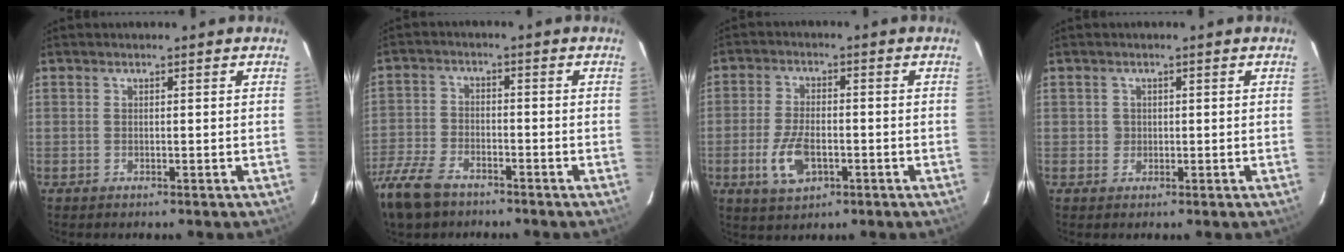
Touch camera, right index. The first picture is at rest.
{"total": 11.1, "force": [-8.0, 5.5, 5.4], "torque": [-0.149, -0.012, -0.161]}
{"total": 8.1, "force": [-2.8, 4.3, 6.2], "torque": [-0.135, -0.003, -0.048]}
{"total": 1.5, "force": [-0.1, 1.5, 0.0], "torque": [0.003, 0.003, 0.000]}